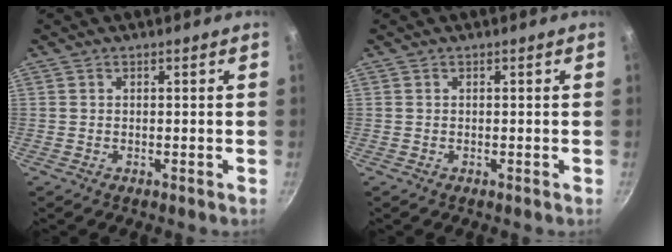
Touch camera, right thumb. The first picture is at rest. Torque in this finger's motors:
{"motor_torque": [0.01, 0.00, 0.05, 0.04, 0.01]}